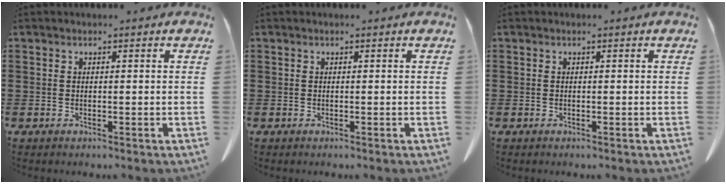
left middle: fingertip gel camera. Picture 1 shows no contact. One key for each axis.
{"total": 0.0}
{"total": 0.0}